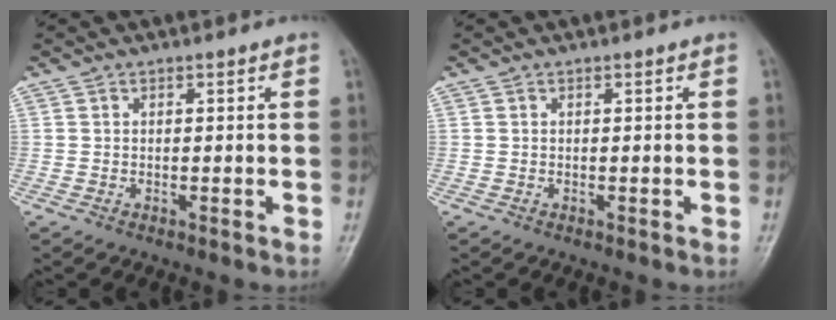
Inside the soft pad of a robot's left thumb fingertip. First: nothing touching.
{"total": 0.0}